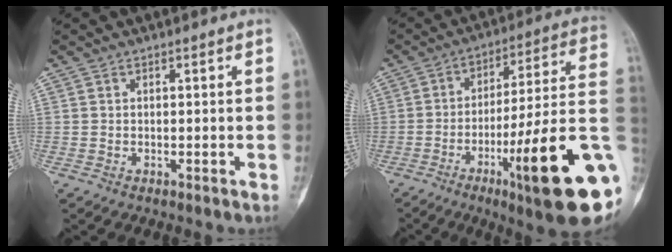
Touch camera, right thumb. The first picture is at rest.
{"total": 23.7, "force": [-7.6, 3.0, 22.3], "torque": [-0.281, 0.019, -0.110]}